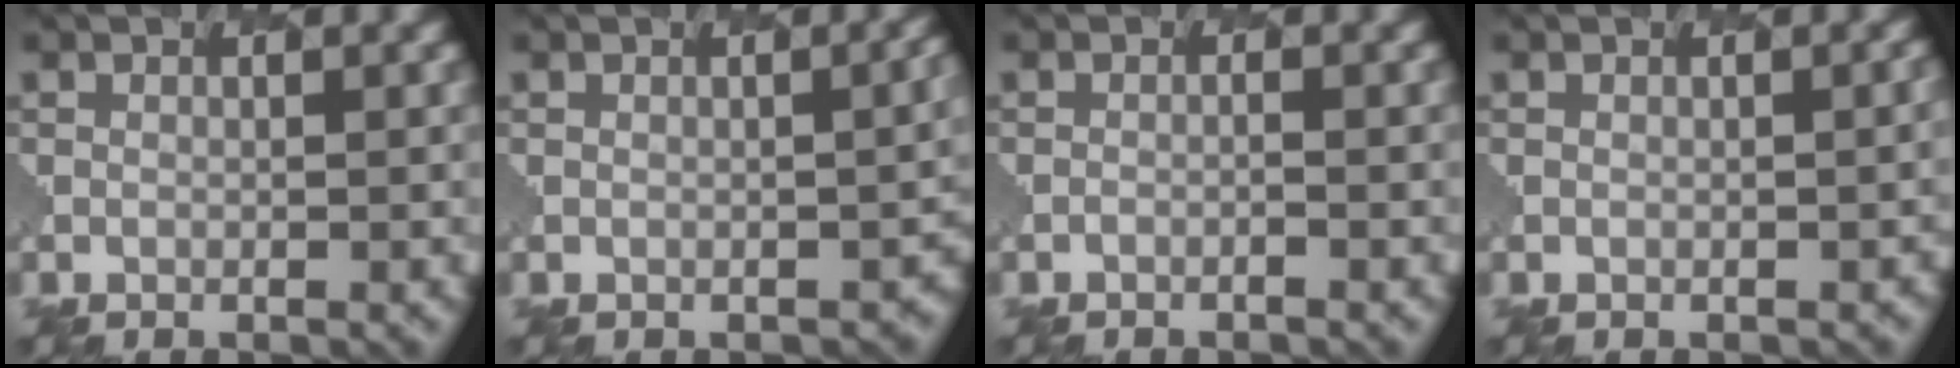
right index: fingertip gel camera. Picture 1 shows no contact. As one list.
[{"total": 4.5, "force": [-0.7, 2.1, 3.9], "torque": [-0.026, -0.004, -0.008]}, {"total": 1.8, "force": [-1.3, -0.4, -1.1], "torque": [0.000, 0.003, -0.022]}, {"total": 2.6, "force": [-0.4, 1.4, 2.2], "torque": [-0.010, 0.000, -0.002]}]